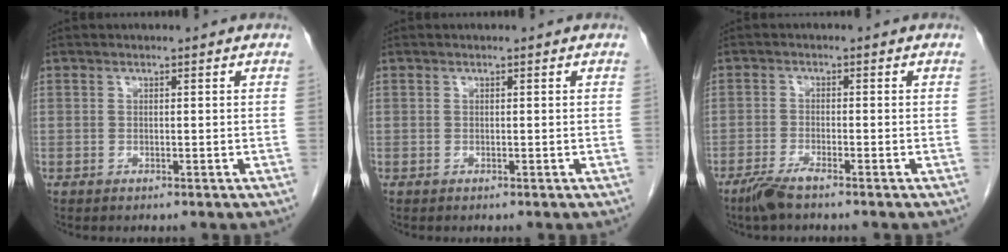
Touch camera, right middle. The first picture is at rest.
{"total": 0.0}
{"total": 3.5, "force": [-2.7, 0.2, 2.2], "torque": [-0.051, -0.007, -0.056]}